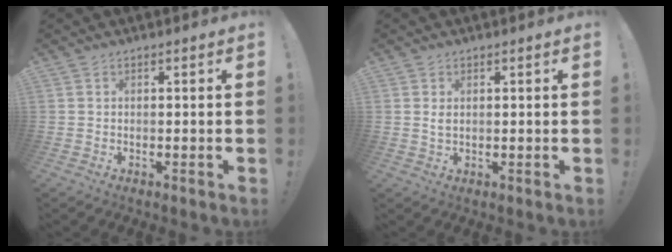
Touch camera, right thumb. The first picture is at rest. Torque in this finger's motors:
{"motor_torque": [-0.17, 0.14, -0.14, 0.12, 0.09]}